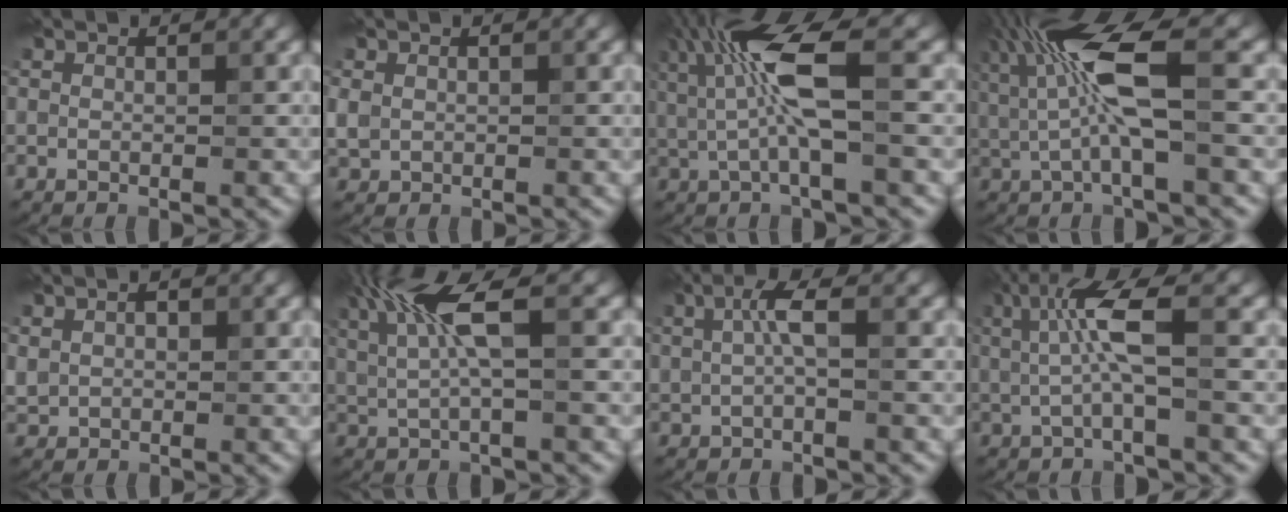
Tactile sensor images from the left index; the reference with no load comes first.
{"total": 1.2, "force": [0.3, 1.1, 0.4], "torque": [-0.008, -0.001, 0.007]}
{"total": 7.3, "force": [1.5, 1.5, 7.0], "torque": [-0.146, 0.004, 0.025]}
{"total": 8.3, "force": [1.7, 2.0, 7.9], "torque": [-0.162, 0.004, 0.030]}
{"total": 1.4, "force": [0.5, 1.1, 0.7], "torque": [-0.012, 0.001, 0.010]}
{"total": 6.2, "force": [1.9, 1.2, 5.7], "torque": [-0.116, 0.009, 0.036]}
{"total": 2.4, "force": [0.4, 0.5, 2.3], "torque": [-0.048, 0.003, 0.005]}
{"total": 4.9, "force": [0.7, 0.7, 4.8], "torque": [-0.098, 0.006, 0.014]}